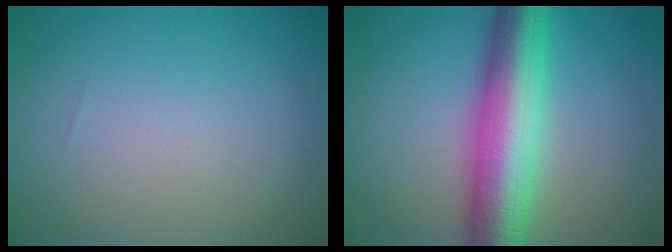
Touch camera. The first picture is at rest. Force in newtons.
{"total": 9.8, "press": 9.8, "slide": 0.1}